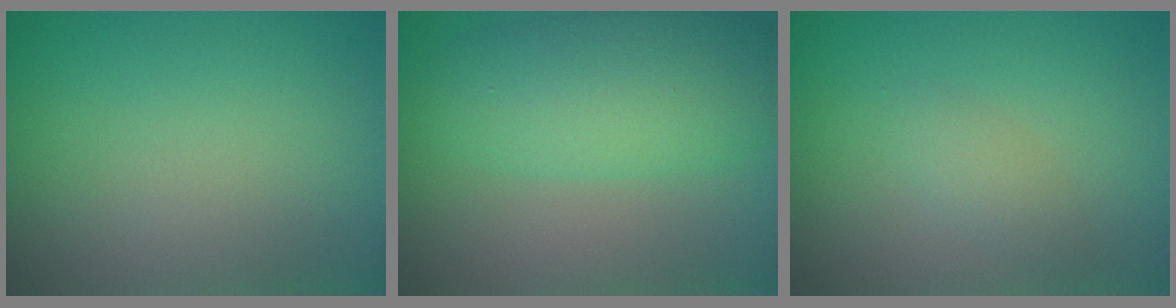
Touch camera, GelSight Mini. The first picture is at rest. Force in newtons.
{"total": 6.4, "press": 6.4, "slide": 0.1}
{"total": 1.4, "press": 1.4, "slide": 0.0}